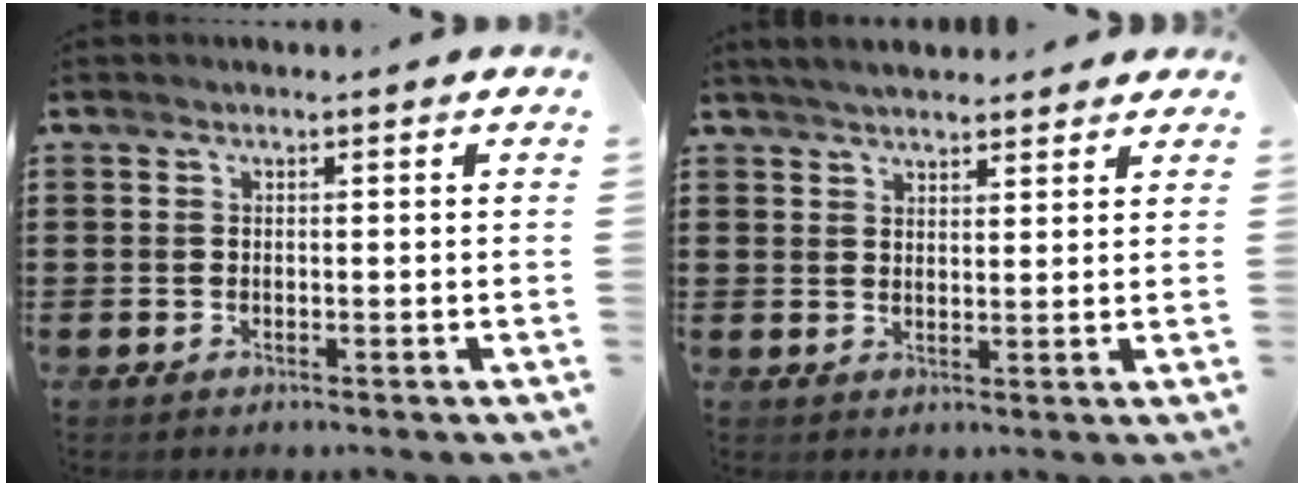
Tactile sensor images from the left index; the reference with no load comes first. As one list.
[{"total": 3.7, "force": [3.5, 0.5, 0.9], "torque": [-0.027, -0.001, 0.067]}]